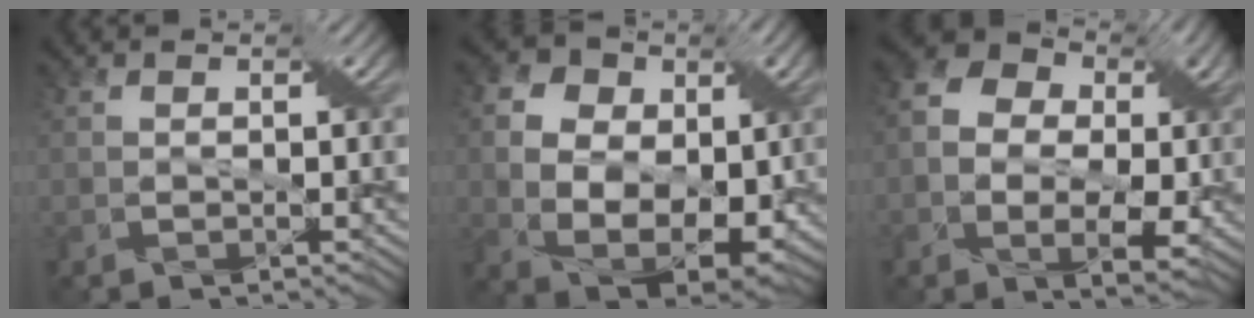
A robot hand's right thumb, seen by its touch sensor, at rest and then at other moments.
{"total": 12.7, "force": [0.7, 9.6, 8.3], "torque": [-0.178, -0.011, 0.020]}
{"total": 12.3, "force": [0.2, 9.2, 8.2], "torque": [-0.167, 0.000, 0.004]}